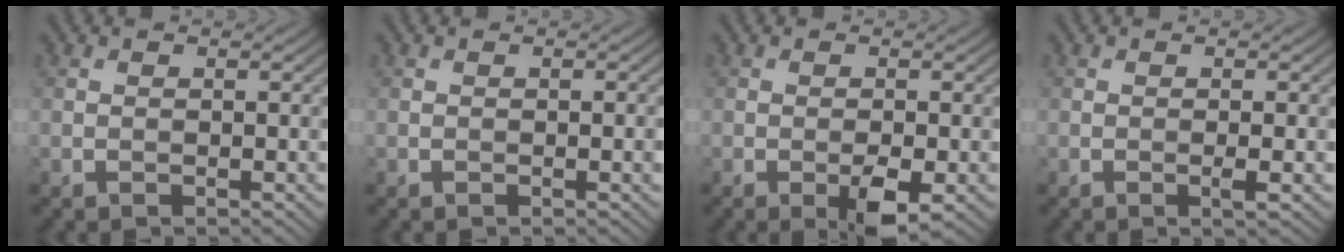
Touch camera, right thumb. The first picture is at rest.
{"total": 0.8, "force": [-0.1, 0.1, 0.8], "torque": [-0.010, 0.000, 0.000]}
{"total": 3.6, "force": [-1.5, 1.1, 3.0], "torque": [-0.050, 0.000, -0.025]}
{"total": 1.2, "force": [-0.3, 0.0, 1.1], "torque": [-0.024, -0.001, -0.008]}